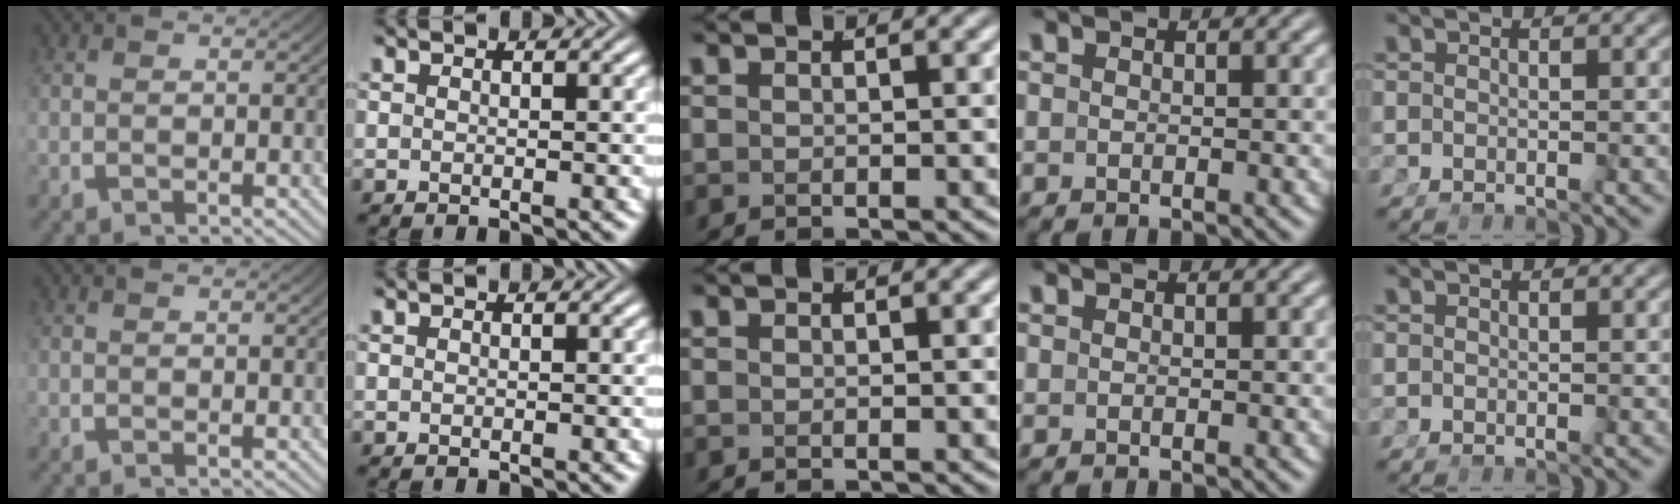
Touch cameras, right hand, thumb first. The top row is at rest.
{}